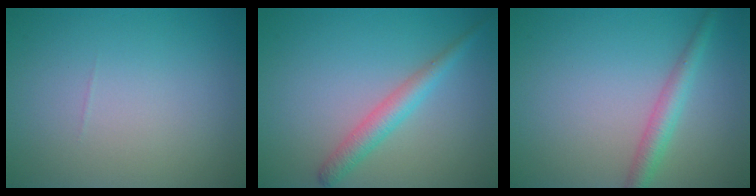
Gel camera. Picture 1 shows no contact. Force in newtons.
{"total": 2.7, "press": 2.7, "slide": 0.1}
{"total": 2.5, "press": 2.5, "slide": 0.0}